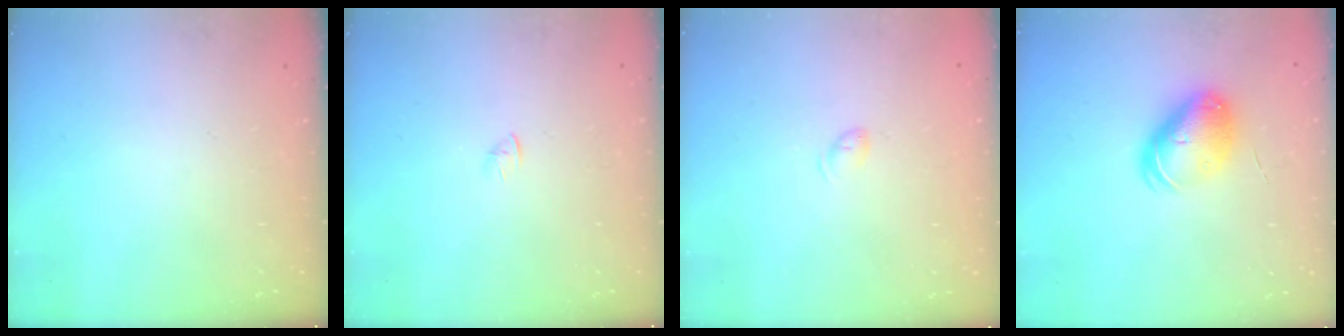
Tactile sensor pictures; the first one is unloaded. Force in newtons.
{"total": 1.4, "press": 1.3, "slide": 0.4}
{"total": 4.1, "press": 4.0, "slide": 0.9}
{"total": 9.0, "press": 8.9, "slide": 1.3}